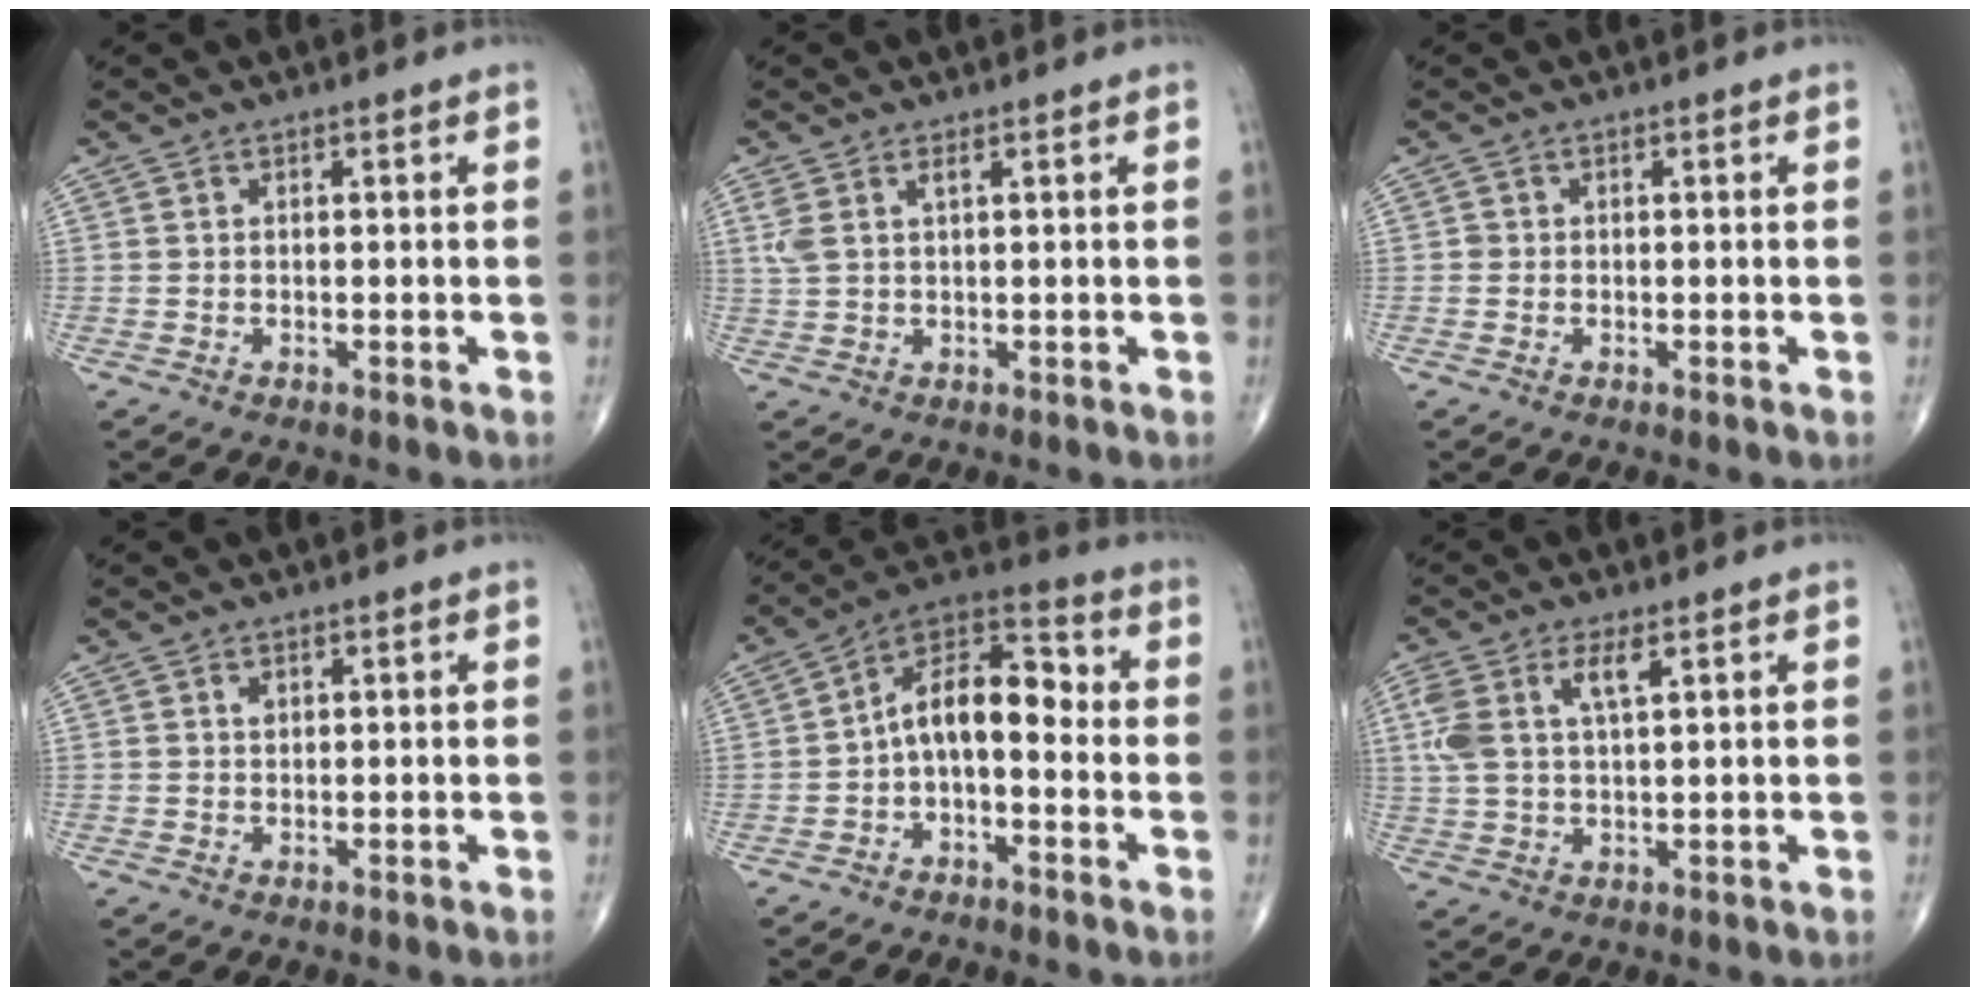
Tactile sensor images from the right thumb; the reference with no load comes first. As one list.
[{"total": 3.3, "force": [1.4, 1.3, 2.8], "torque": [-0.076, 0.009, 0.036]}, {"total": 0.6, "force": [-0.1, 0.6, 0.1], "torque": [0.001, 0.003, -0.003]}, {"total": 0.9, "force": [0.4, 0.7, 0.5], "torque": [-0.001, -0.001, 0.006]}, {"total": 11.2, "force": [-1.4, 6.0, 9.4], "torque": [-0.138, 0.052, -0.036]}, {"total": 7.6, "force": [2.9, 3.0, 6.3], "torque": [-0.153, 0.006, 0.063]}]